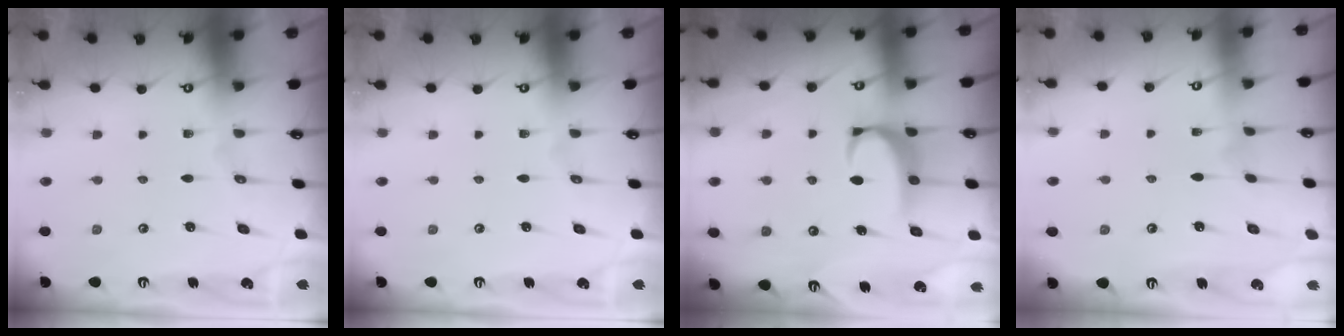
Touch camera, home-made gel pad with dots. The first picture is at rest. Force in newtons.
{"total": 0.0}
{"total": 2.9, "press": 2.9, "slide": 0.5}
{"total": 5.7, "press": 5.7, "slide": 0.1}